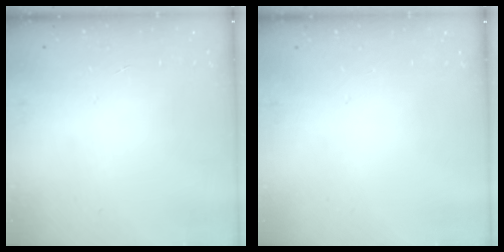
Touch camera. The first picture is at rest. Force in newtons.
{"total": 0.0}